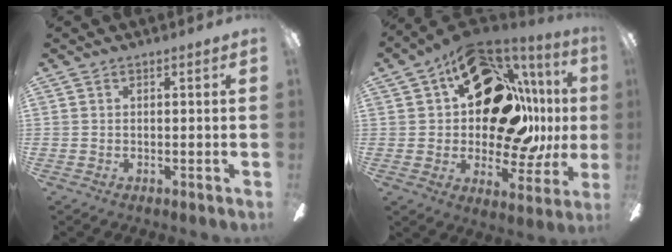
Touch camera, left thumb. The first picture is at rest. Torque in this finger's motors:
{"motor_torque": [2.52, 2.49, 2.38, -0.39, 0.14]}